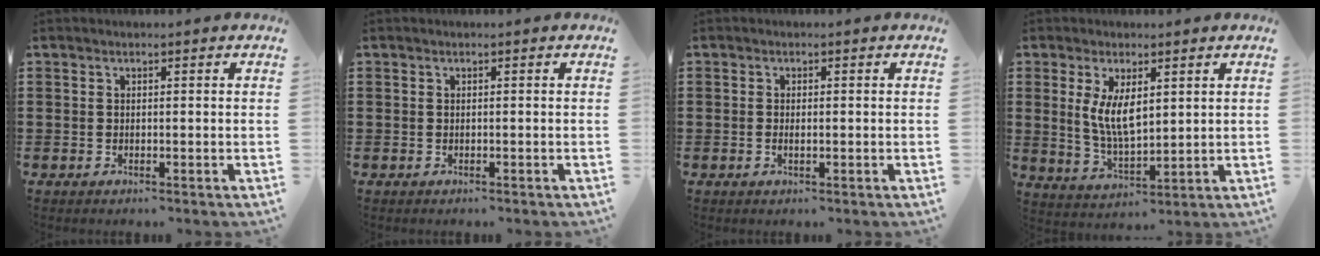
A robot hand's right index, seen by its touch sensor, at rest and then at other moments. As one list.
[{"total": 0.0}, {"total": 1.0, "force": [-0.2, 0.4, 0.9], "torque": [-0.018, -0.002, -0.003]}, {"total": 6.3, "force": [1.6, 2.8, 5.4], "torque": [-0.110, 0.005, 0.029]}]